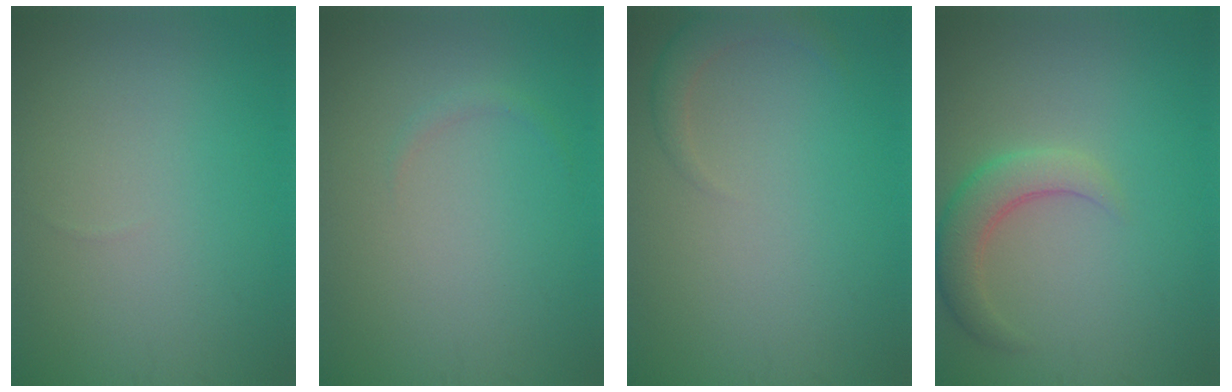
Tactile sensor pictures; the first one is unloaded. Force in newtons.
{"total": 0.6, "press": 0.6, "slide": 0.0}
{"total": 1.8, "press": 1.8, "slide": 0.1}
{"total": 3.2, "press": 3.2, "slide": 0.2}